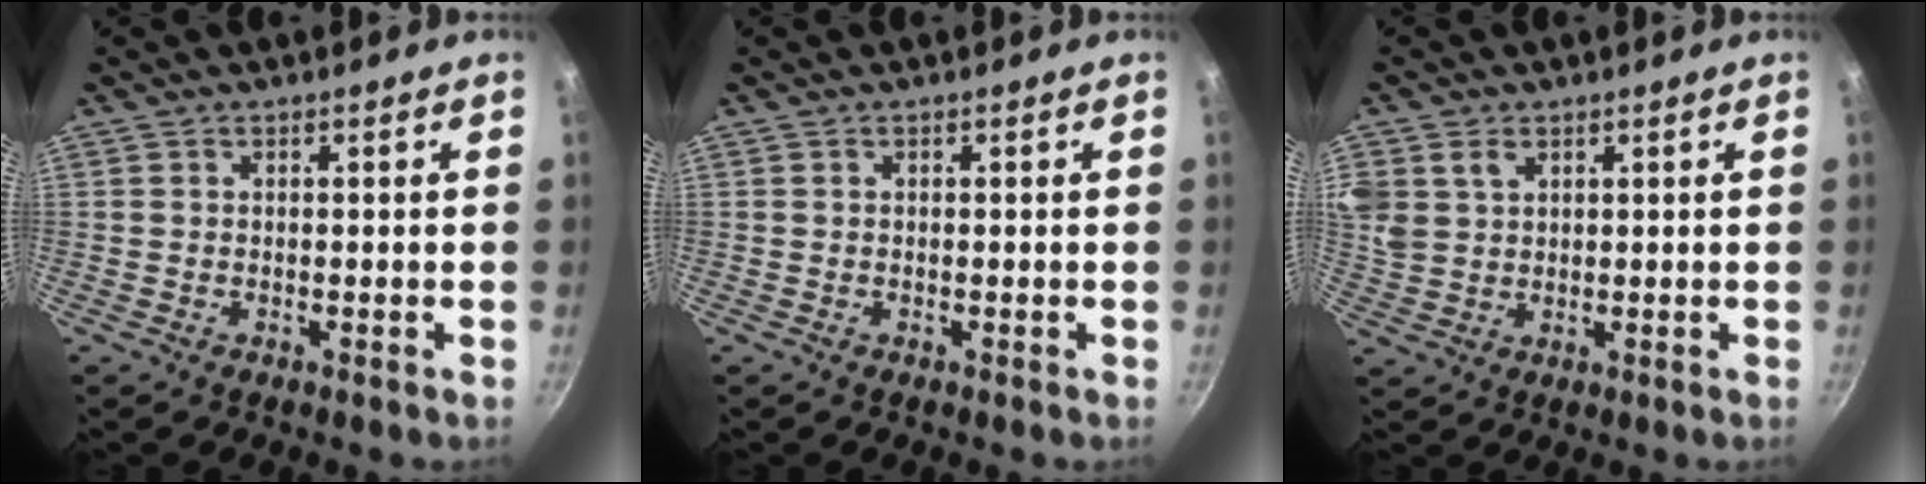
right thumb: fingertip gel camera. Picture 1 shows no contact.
{"total": 0.0}
{"total": 10.2, "force": [4.0, 7.7, 5.4], "torque": [-0.125, 0.015, 0.088]}